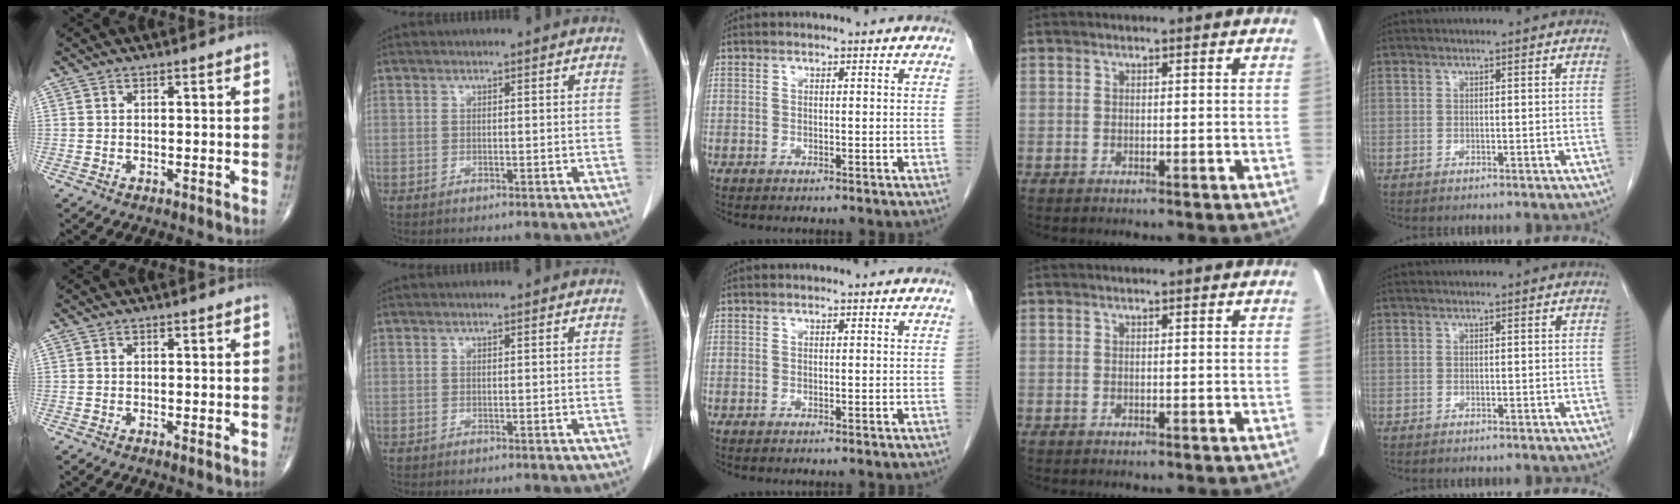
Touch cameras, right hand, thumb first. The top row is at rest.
{"thumb": {"total": 0.6, "force": [0.0, 0.0, 0.6], "torque": [-0.014, -0.004, -0.003]}}